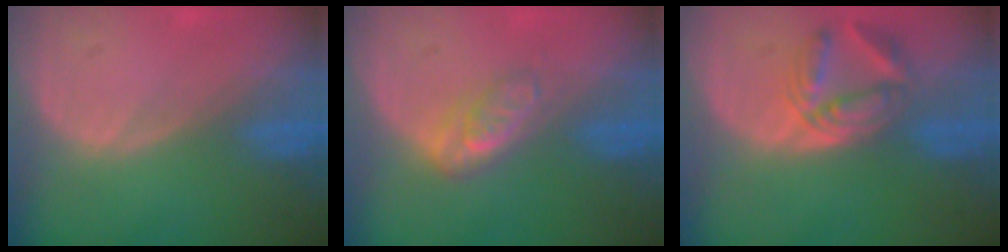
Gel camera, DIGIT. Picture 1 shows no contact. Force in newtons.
{"total": 4.8, "press": 4.2, "slide": 2.4}
{"total": 5.6, "press": 5.6, "slide": 0.8}